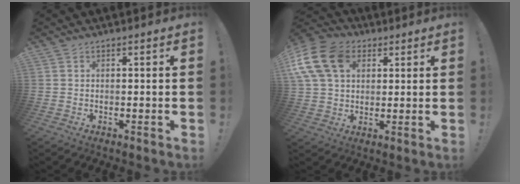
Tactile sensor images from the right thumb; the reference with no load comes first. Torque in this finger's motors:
{"motor_torque": [1.20, 1.20, 1.35, 0.60, 0.13]}